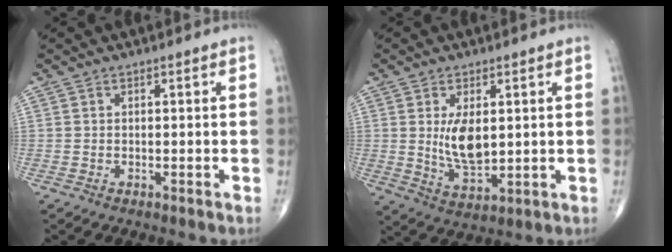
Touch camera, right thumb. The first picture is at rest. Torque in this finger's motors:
{"motor_torque": [0.87, 0.89, 0.43, 0.37, 0.20]}